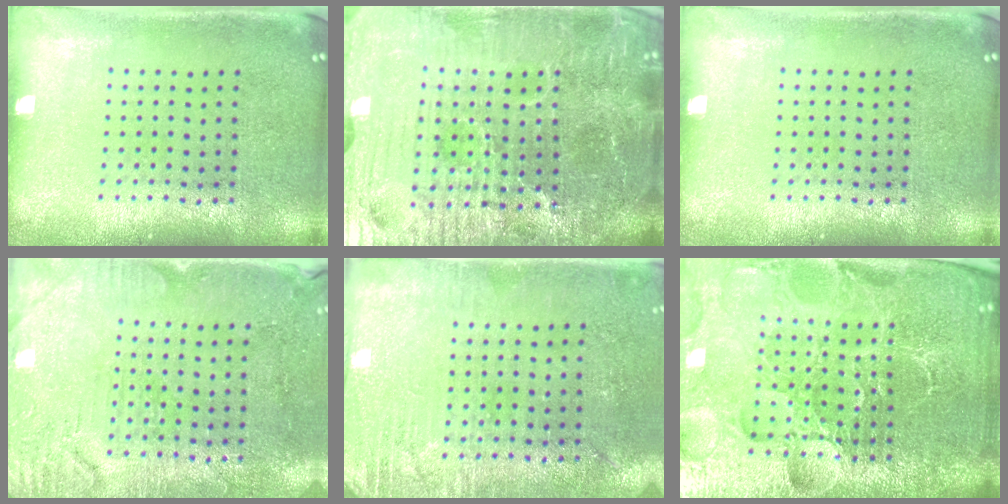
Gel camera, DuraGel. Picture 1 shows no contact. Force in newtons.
{"total": 7.1, "press": 6.4, "slide": 3.0}
{"total": 0.0}
{"total": 2.9, "press": 2.7, "slide": 1.1}
{"total": 2.9, "press": 2.7, "slide": 1.1}
{"total": 6.1, "press": 5.6, "slide": 2.4}